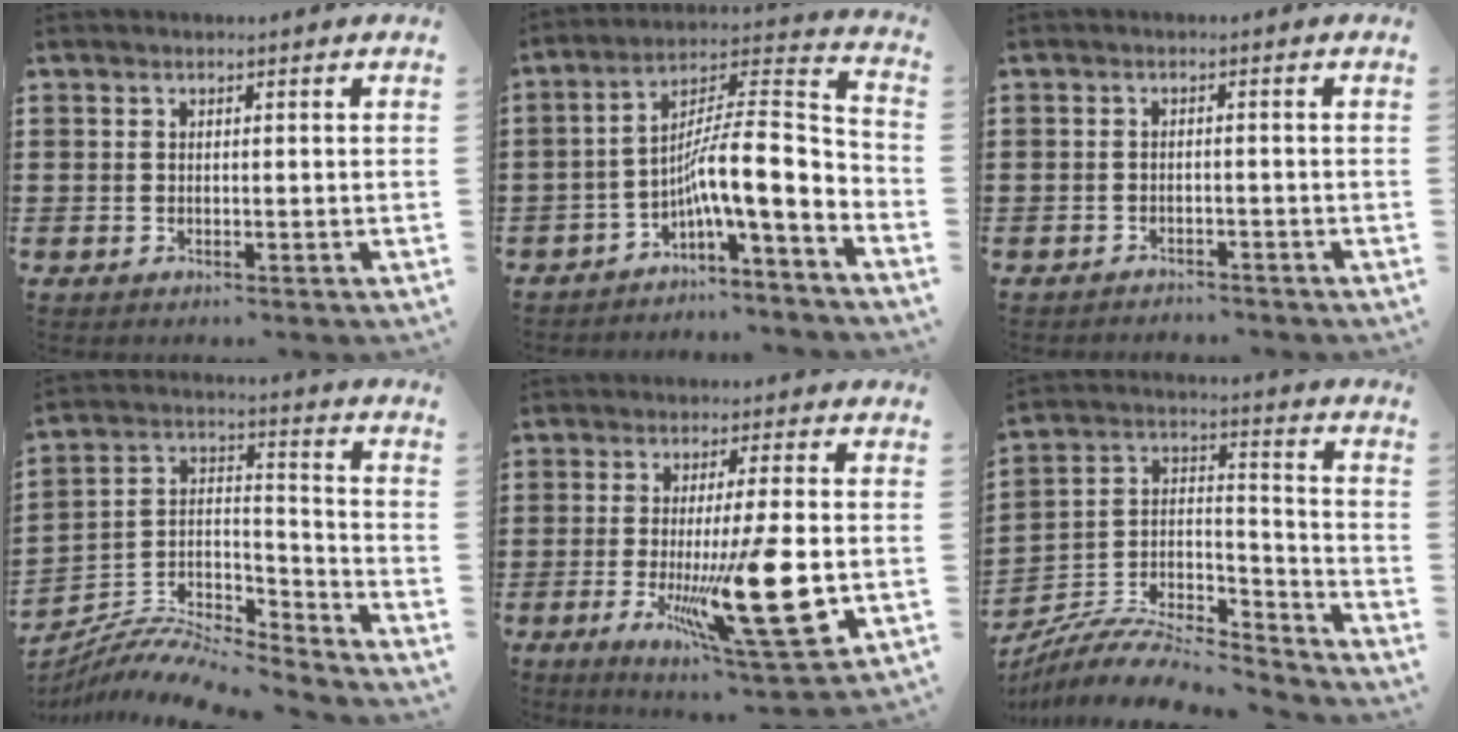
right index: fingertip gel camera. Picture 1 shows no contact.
{"total": 10.6, "force": [-4.1, 1.4, 9.7], "torque": [-0.168, -0.036, -0.088]}
{"total": 1.6, "force": [-1.6, 0.1, -0.1], "torque": [-0.004, 0.002, -0.035]}
{"total": 7.5, "force": [-7.2, 1.4, 1.6], "torque": [-0.035, 0.002, -0.147]}
{"total": 17.3, "force": [-3.0, 3.3, 16.7], "torque": [-0.275, -0.025, -0.032]}
{"total": 7.6, "force": [-6.9, 2.0, 2.5], "torque": [-0.048, 0.002, -0.137]}